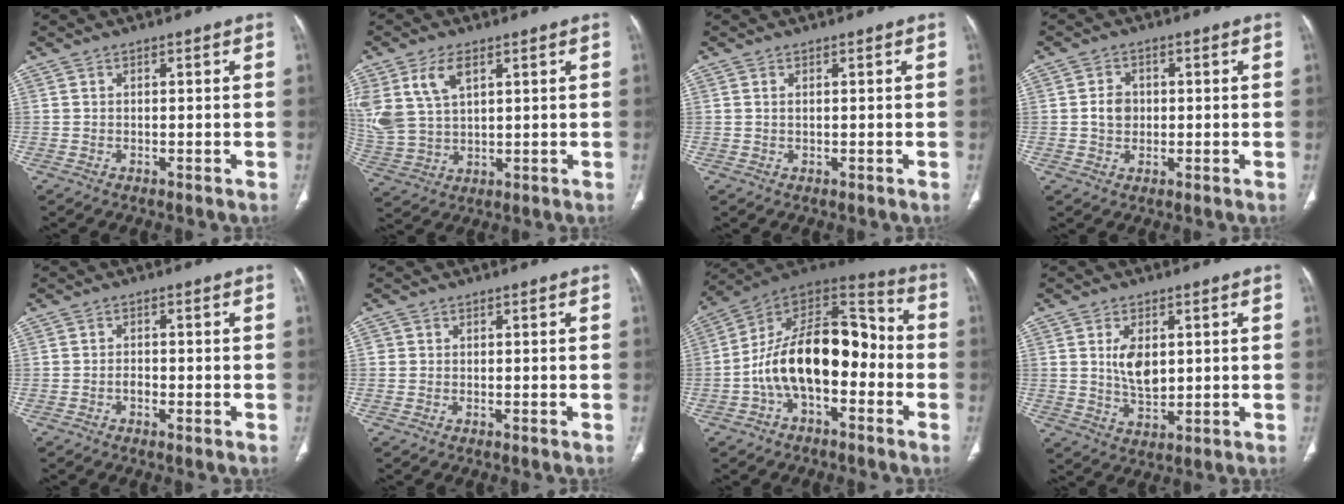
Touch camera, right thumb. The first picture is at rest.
{"total": 11.3, "force": [4.9, 6.5, 7.8], "torque": [-0.174, -0.009, 0.111]}
{"total": 0.5, "force": [0.2, 0.2, 0.5], "torque": [-0.014, 0.004, 0.005]}
{"total": 3.8, "force": [0.1, 3.1, 2.1], "torque": [-0.026, 0.005, 0.000]}
{"total": 1.7, "force": [-0.6, 0.9, 1.2], "torque": [-0.020, 0.005, -0.012]}
{"total": 0.8, "force": [0.1, 0.8, 0.1], "torque": [0.003, 0.003, 0.002]}
{"total": 19.9, "force": [-3.8, 11.0, 16.2], "torque": [-0.245, 0.069, -0.070]}
{"total": 6.8, "force": [1.4, 4.0, 5.4], "torque": [-0.083, -0.011, 0.033]}